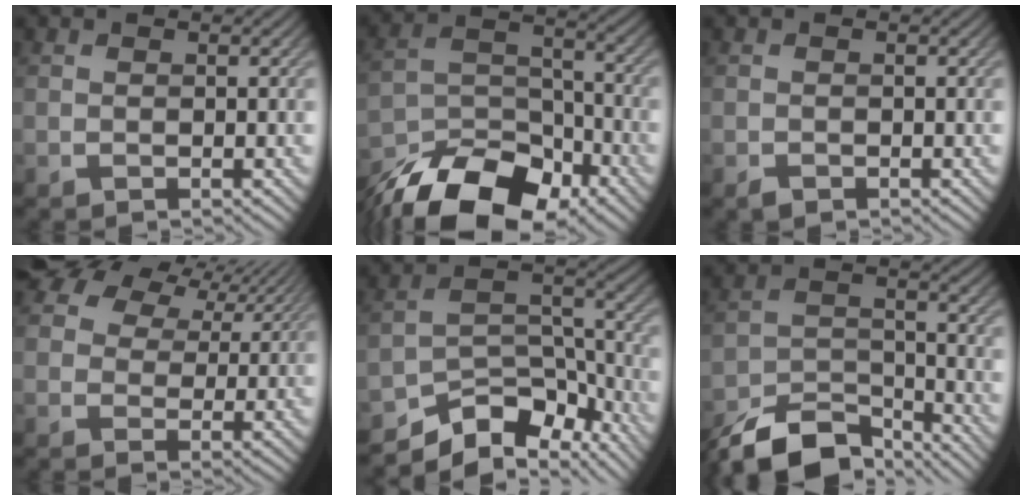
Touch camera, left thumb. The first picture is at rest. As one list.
[{"total": 14.5, "force": [-11.1, 6.5, 6.7], "torque": [-0.140, -0.016, -0.192]}, {"total": 0.7, "force": [-0.5, 0.3, 0.3], "torque": [-0.005, -0.002, -0.009]}, {"total": 11.3, "force": [7.1, 6.7, 5.7], "torque": [-0.116, 0.025, 0.100]}, {"total": 10.5, "force": [-8.4, 3.9, 5.0], "torque": [-0.074, -0.002, -0.156]}, {"total": 10.8, "force": [-9.2, 3.5, 4.5], "torque": [-0.083, -0.006, -0.166]}]